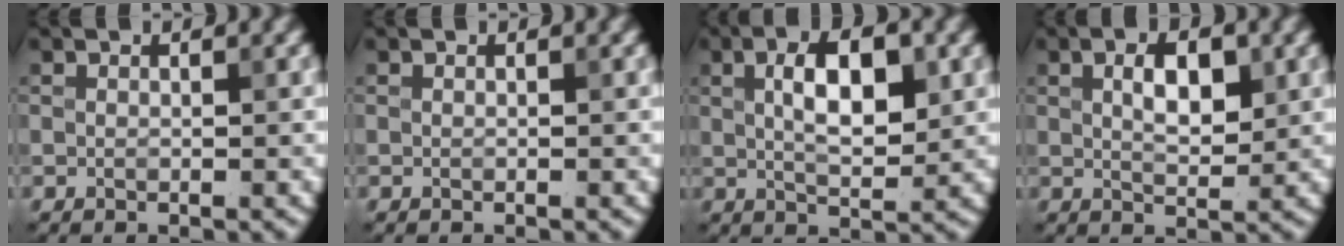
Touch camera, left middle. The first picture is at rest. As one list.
[{"total": 0.0}, {"total": 5.6, "force": [1.1, 2.2, 5.0], "torque": [-0.093, 0.007, 0.019]}, {"total": 3.7, "force": [0.8, 1.7, 3.2], "torque": [-0.064, 0.005, 0.017]}]